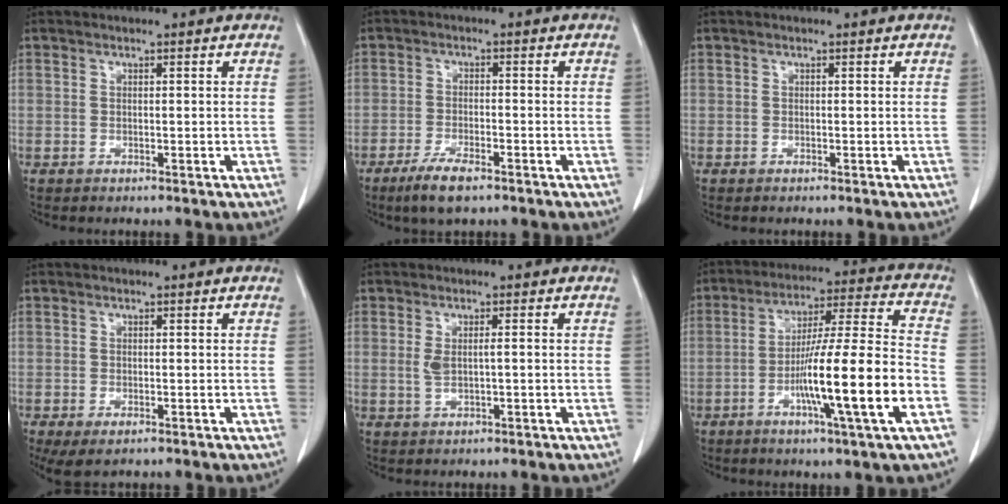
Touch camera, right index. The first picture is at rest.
{"total": 5.4, "force": [-3.7, 1.2, 3.7], "torque": [-0.078, -0.009, -0.064]}
{"total": 0.0}
{"total": 3.4, "force": [-1.9, 1.5, 2.4], "torque": [-0.047, -0.010, -0.023]}
{"total": 2.5, "force": [-0.1, 0.6, 2.4], "torque": [-0.052, 0.006, 0.002]}
{"total": 16.8, "force": [-5.5, -0.7, 15.9], "torque": [-0.272, -0.004, -0.095]}